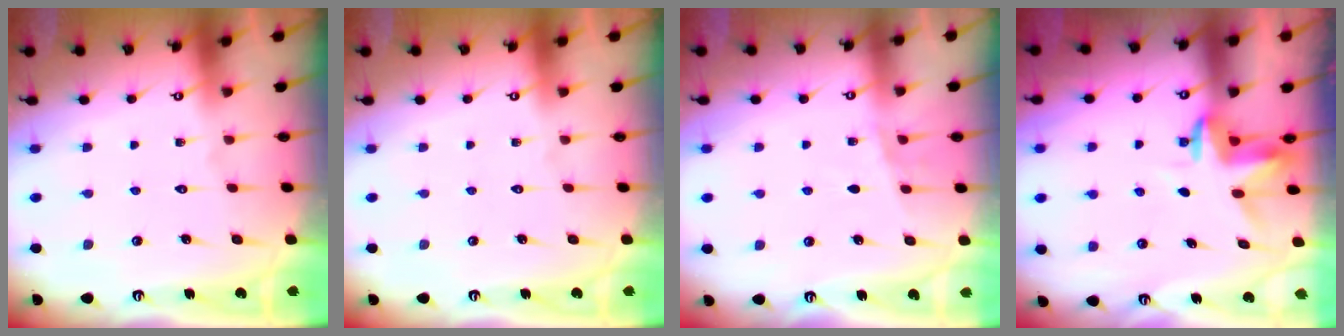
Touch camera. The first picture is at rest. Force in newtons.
{"total": 0.0}
{"total": 4.7, "press": 4.5, "slide": 1.4}
{"total": 3.5, "press": 3.5, "slide": 0.2}